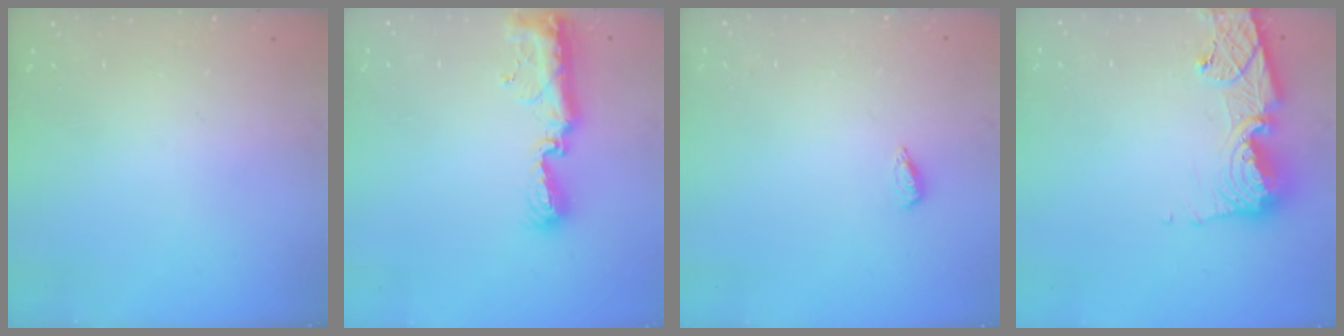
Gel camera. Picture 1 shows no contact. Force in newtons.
{"total": 12.7, "press": 11.4, "slide": 5.6}
{"total": 2.7, "press": 2.7, "slide": 0.5}
{"total": 13.0, "press": 12.9, "slide": 1.3}